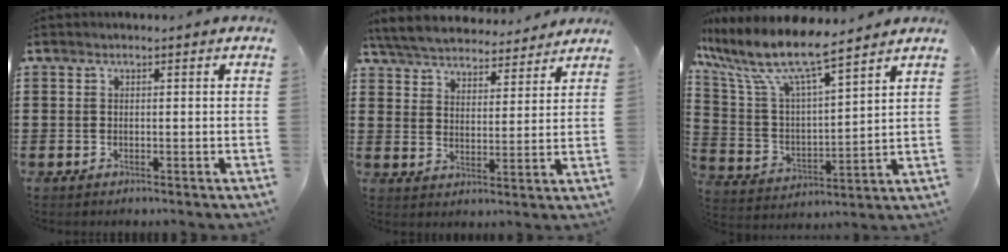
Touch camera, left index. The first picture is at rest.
{"total": 5.8, "force": [5.7, 0.6, 0.7], "torque": [-0.041, -0.031, 0.101]}
{"total": 9.1, "force": [7.5, 1.3, 5.0], "torque": [-0.130, -0.044, 0.123]}